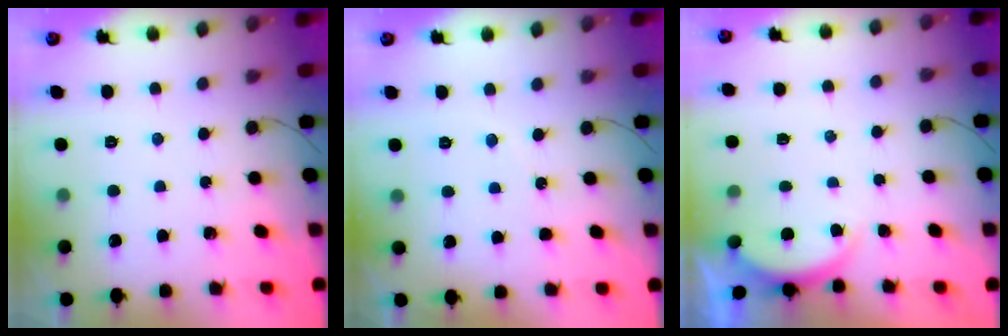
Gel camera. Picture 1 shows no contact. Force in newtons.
{"total": 5.2, "press": 4.9, "slide": 1.7}
{"total": 2.2, "press": 2.2, "slide": 0.6}